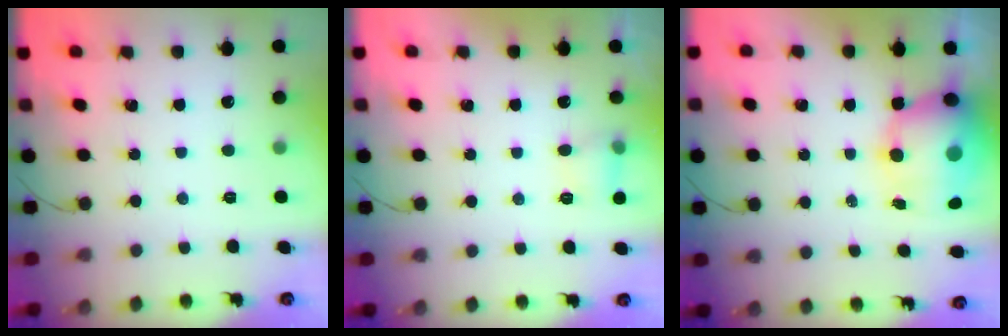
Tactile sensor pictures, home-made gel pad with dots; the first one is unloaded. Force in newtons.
{"total": 5.7, "press": 5.5, "slide": 1.7}
{"total": 12.9, "press": 12.3, "slide": 3.7}